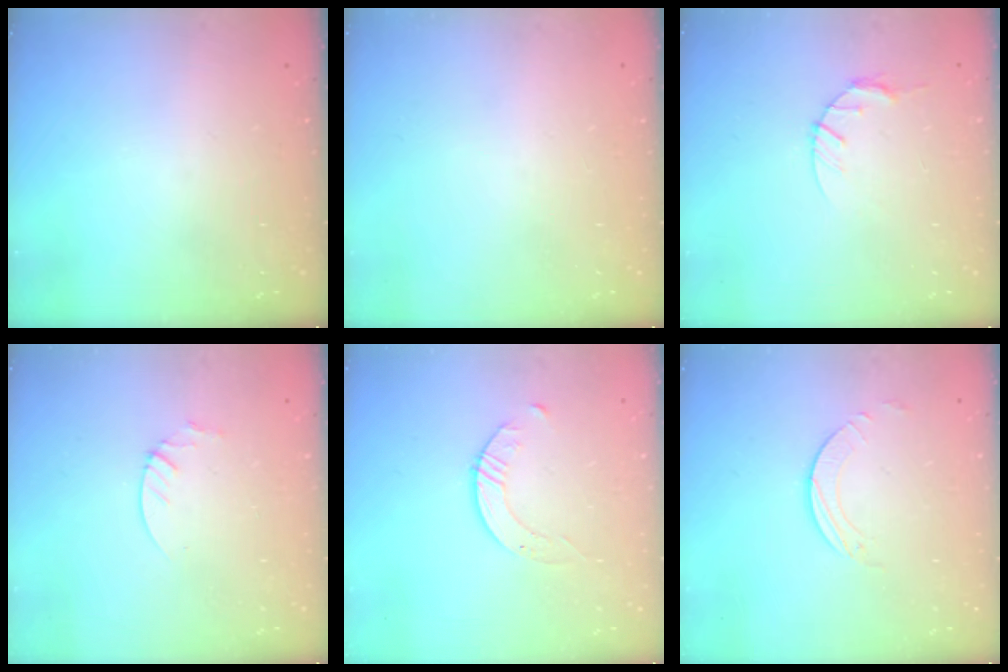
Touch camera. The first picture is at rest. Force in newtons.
{"total": 0.0}
{"total": 4.6, "press": 4.6, "slide": 0.6}
{"total": 2.1, "press": 2.1, "slide": 0.2}
{"total": 2.8, "press": 2.8, "slide": 0.3}
{"total": 1.7, "press": 1.7, "slide": 0.2}